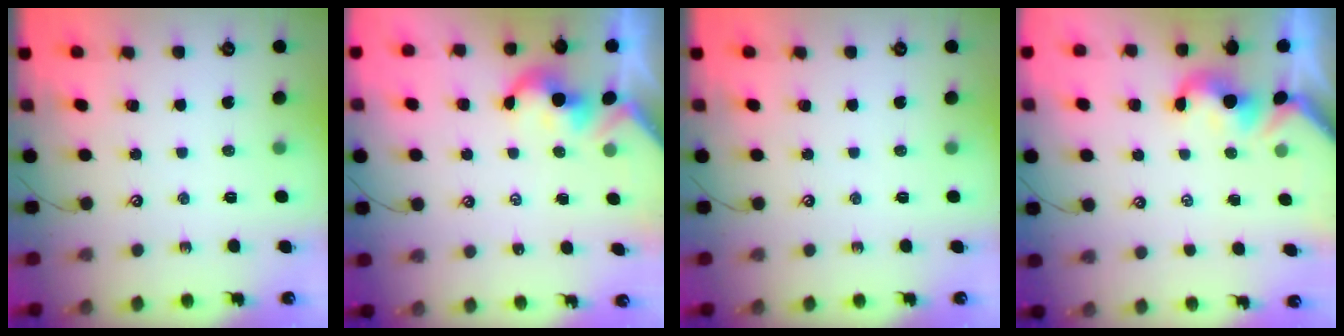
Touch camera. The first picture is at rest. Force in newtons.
{"total": 2.0, "press": 1.9, "slide": 0.4}
{"total": 0.0}
{"total": 1.1, "press": 1.1, "slide": 0.4}